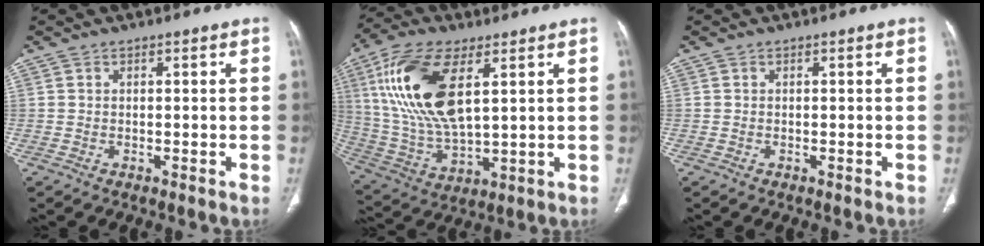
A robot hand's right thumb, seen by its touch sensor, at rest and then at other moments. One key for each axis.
{"total": 19.1, "fx": 6.1, "fy": 8.5, "fz": 16.0, "tx": -0.330, "ty": -0.016, "tz": 0.122}
{"total": 0.0}